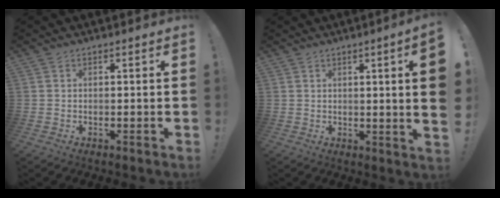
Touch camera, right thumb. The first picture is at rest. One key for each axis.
{"total": 6.1, "fx": 1.0, "fy": -0.6, "fz": 5.9, "tx": -0.079, "ty": -0.013, "tz": 0.012}